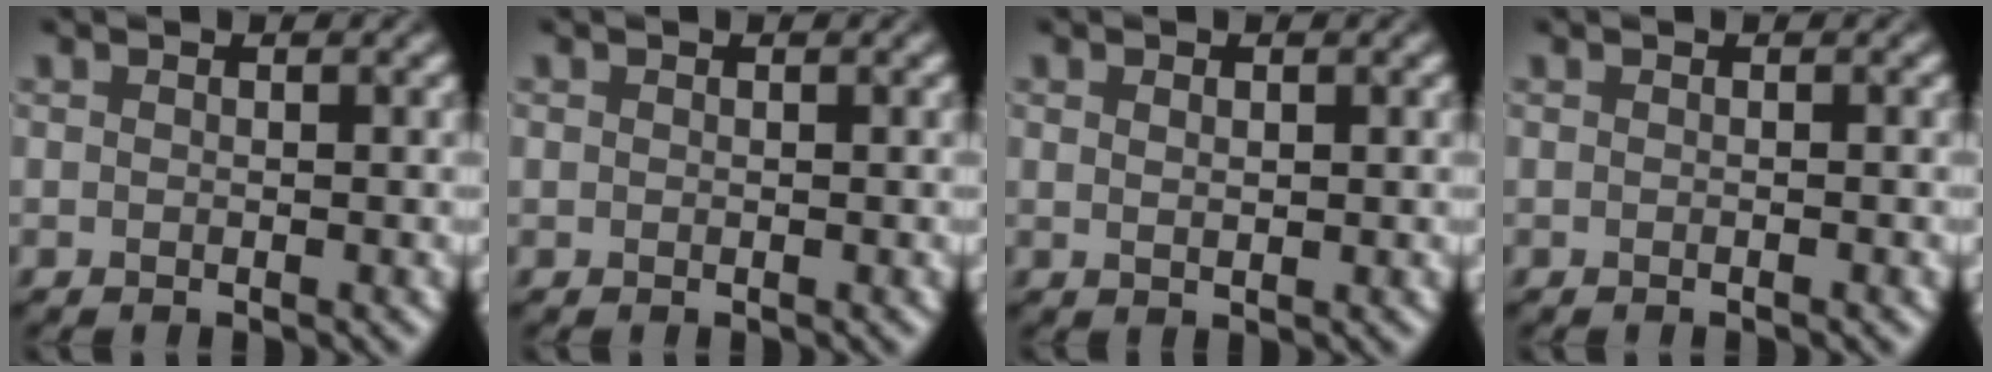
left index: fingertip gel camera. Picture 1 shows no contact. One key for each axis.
{"total": 0.0}
{"total": 0.9, "fx": 0.4, "fy": 0.5, "fz": 0.7, "tx": -0.013, "ty": -0.001, "tz": 0.009}
{"total": 0.6, "fx": -0.3, "fy": 0.1, "fz": 0.5, "tx": -0.003, "ty": -0.002, "tz": -0.006}